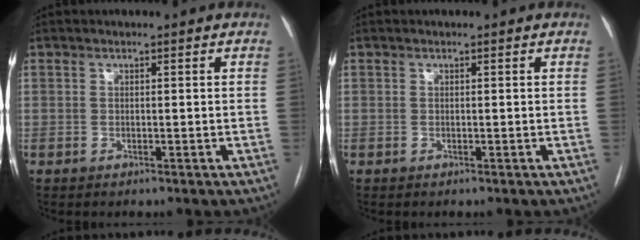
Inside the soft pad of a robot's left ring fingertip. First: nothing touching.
{"total": 0.0}